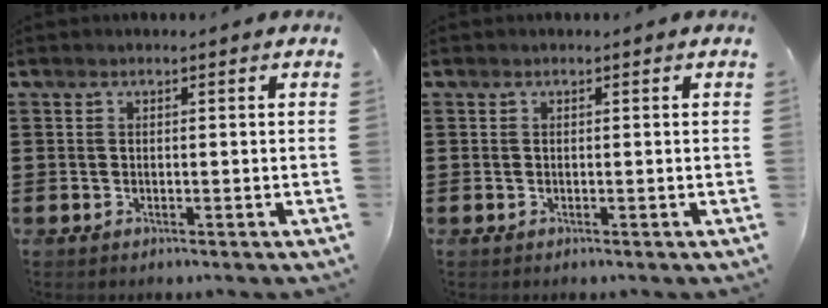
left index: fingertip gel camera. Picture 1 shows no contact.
{"total": 0.0}